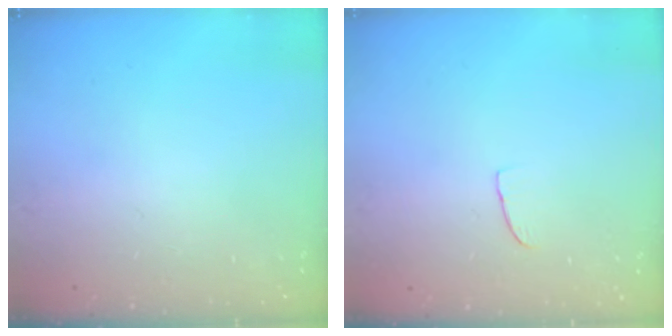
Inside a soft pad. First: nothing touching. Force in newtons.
{"total": 2.6, "press": 2.6, "slide": 0.2}